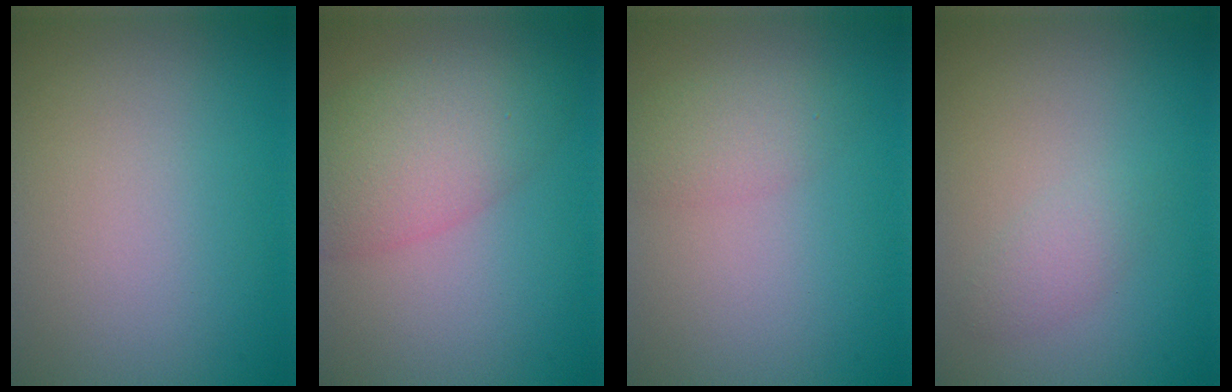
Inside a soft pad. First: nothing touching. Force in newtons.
{"total": 6.0, "press": 6.0, "slide": 0.1}
{"total": 2.3, "press": 2.3, "slide": 0.1}
{"total": 1.4, "press": 1.4, "slide": 0.1}